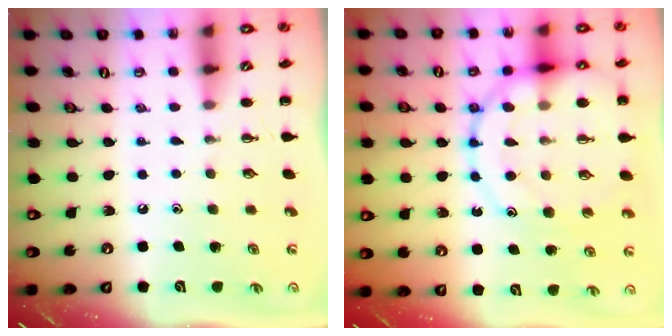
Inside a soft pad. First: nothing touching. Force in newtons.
{"total": 18.6, "press": 18.4, "slide": 2.8}